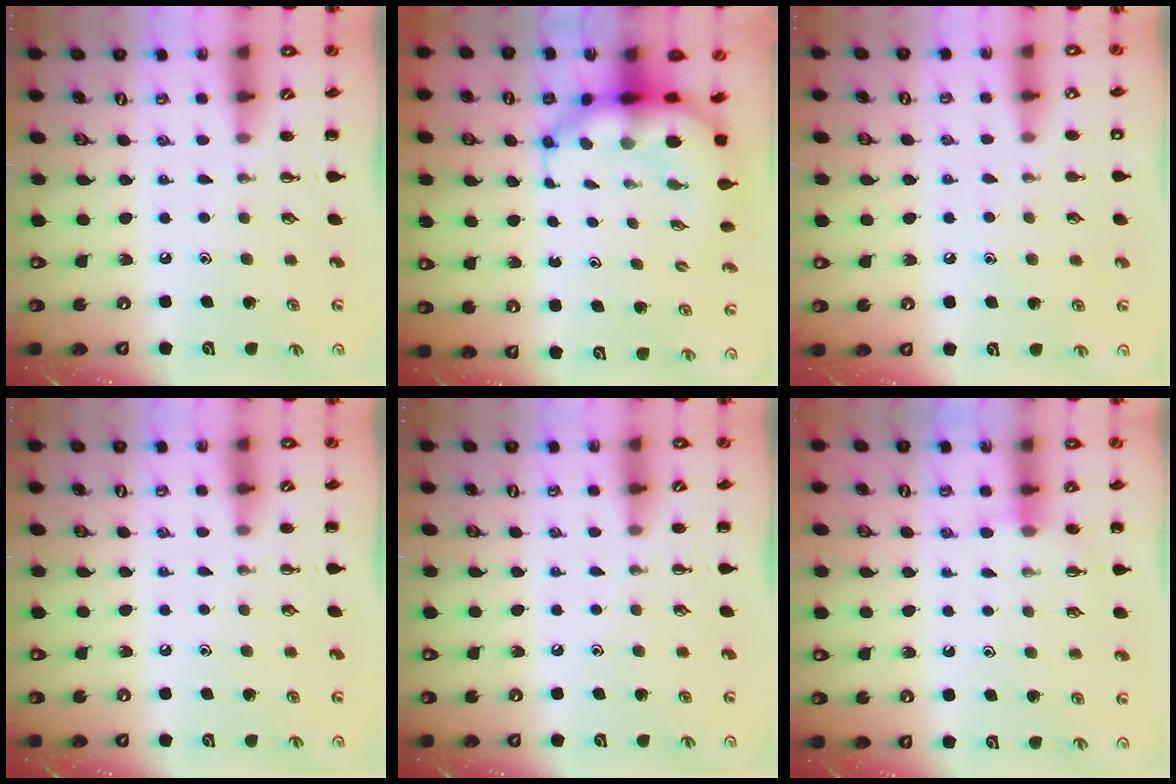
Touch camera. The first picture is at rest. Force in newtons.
{"total": 8.1, "press": 7.7, "slide": 2.4}
{"total": 6.0, "press": 5.8, "slide": 1.4}
{"total": 0.0}
{"total": 0.0}
{"total": 7.9, "press": 7.8, "slide": 1.5}